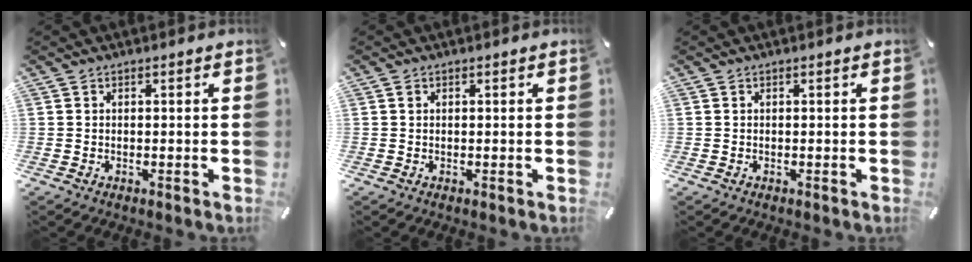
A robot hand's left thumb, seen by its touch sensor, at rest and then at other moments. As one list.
[{"total": 0.6, "force": [0.1, 0.5, 0.3], "torque": [-0.004, 0.002, 0.002]}, {"total": 0.0}]